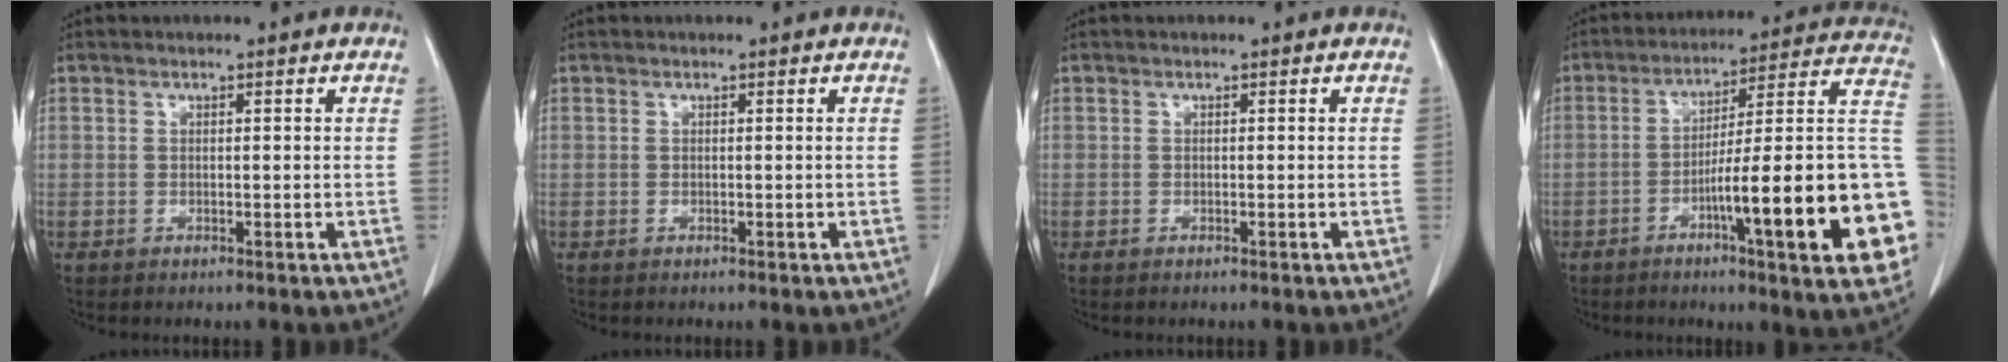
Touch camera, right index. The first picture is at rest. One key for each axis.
{"total": 0.0}
{"total": 0.0}
{"total": 23.7, "fx": -6.6, "fy": 1.4, "fz": 22.7, "tx": -0.220, "ty": 0.014, "tz": -0.094}